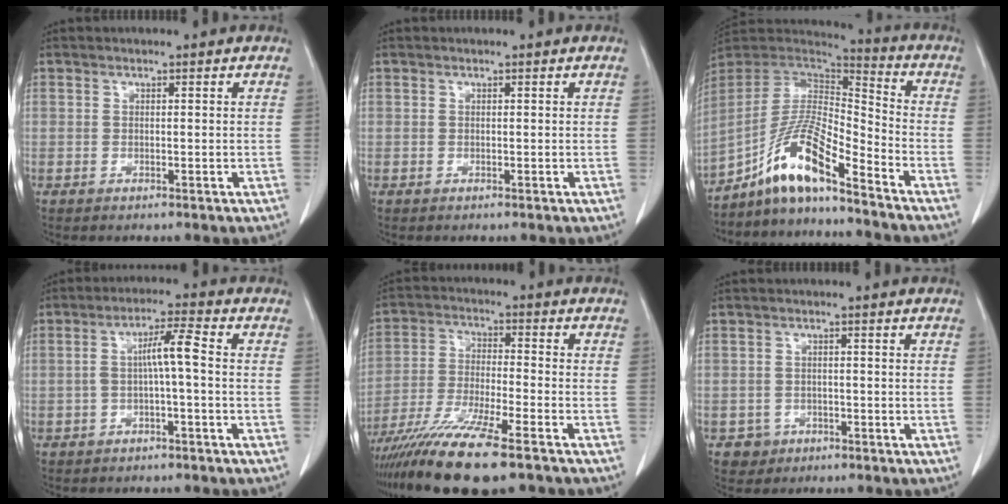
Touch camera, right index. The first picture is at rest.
{"total": 0.0}
{"total": 12.4, "force": [-8.6, 1.5, 8.8], "torque": [-0.174, 0.010, -0.161]}
{"total": 5.0, "force": [-0.3, 0.2, 5.0], "torque": [-0.087, 0.020, -0.004]}
{"total": 14.4, "force": [-10.8, 0.7, 9.5], "torque": [-0.185, -0.040, -0.190]}
{"total": 2.9, "force": [-1.3, 2.6, -0.1], "torque": [0.007, 0.013, -0.019]}